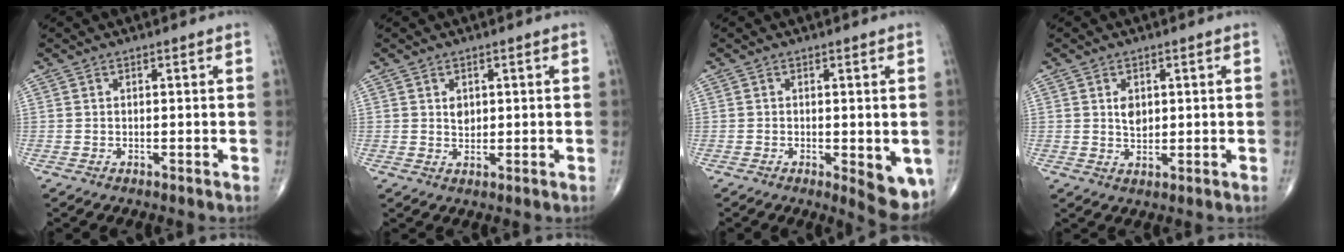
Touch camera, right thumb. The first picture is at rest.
{"total": 2.2, "force": [0.7, 1.6, 1.3], "torque": [-0.013, -0.005, 0.014]}
{"total": 7.1, "force": [-1.9, 2.7, 6.3], "torque": [-0.068, -0.014, -0.020]}
{"total": 3.2, "force": [0.9, 2.2, 2.2], "torque": [-0.027, -0.007, 0.017]}